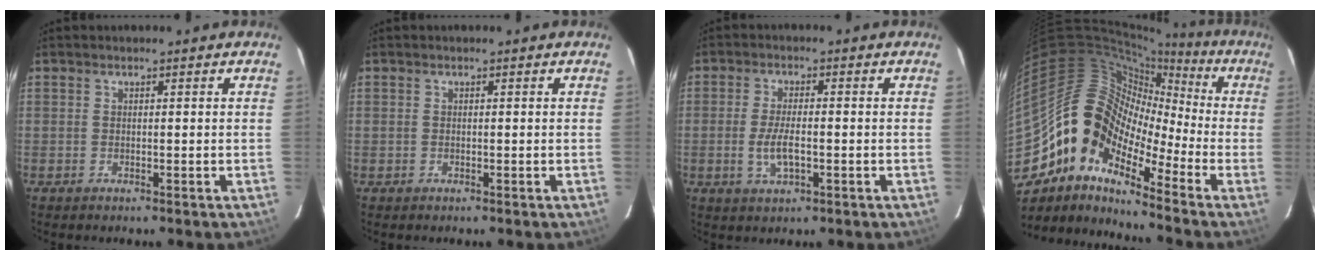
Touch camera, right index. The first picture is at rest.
{"total": 0.0}
{"total": 5.3, "force": [-1.3, 1.8, 4.8], "torque": [-0.096, -0.007, -0.024]}
{"total": 14.6, "force": [-7.3, 8.9, 9.1], "torque": [-0.150, 0.012, -0.165]}